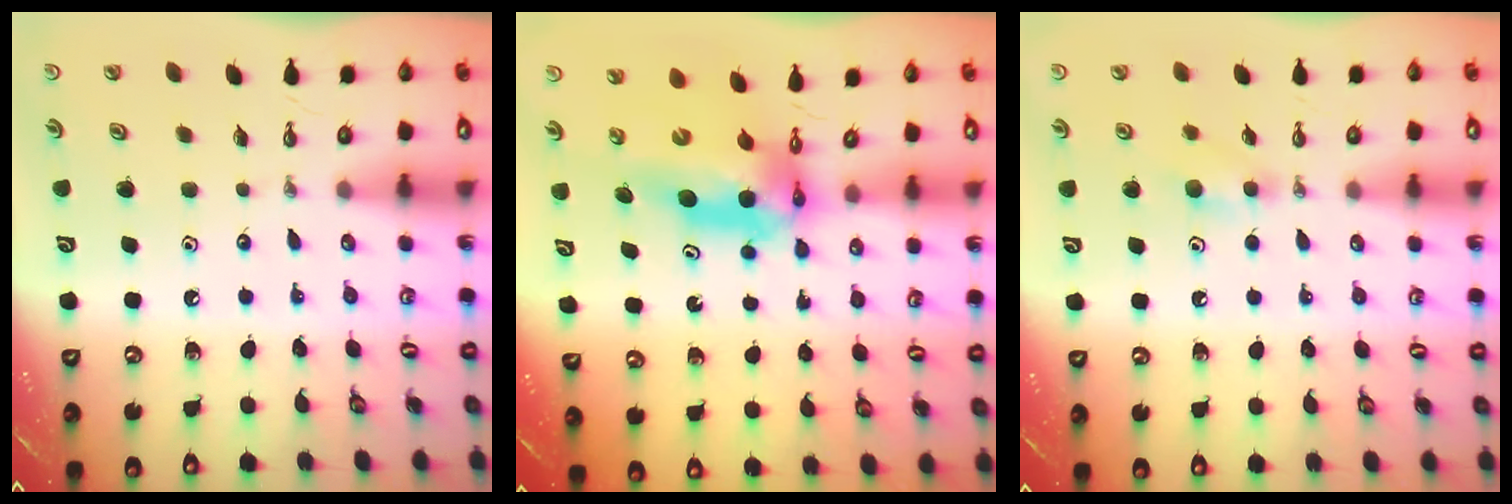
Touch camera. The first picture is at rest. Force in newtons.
{"total": 9.9, "press": 9.9, "slide": 1.1}
{"total": 5.3, "press": 5.1, "slide": 1.3}